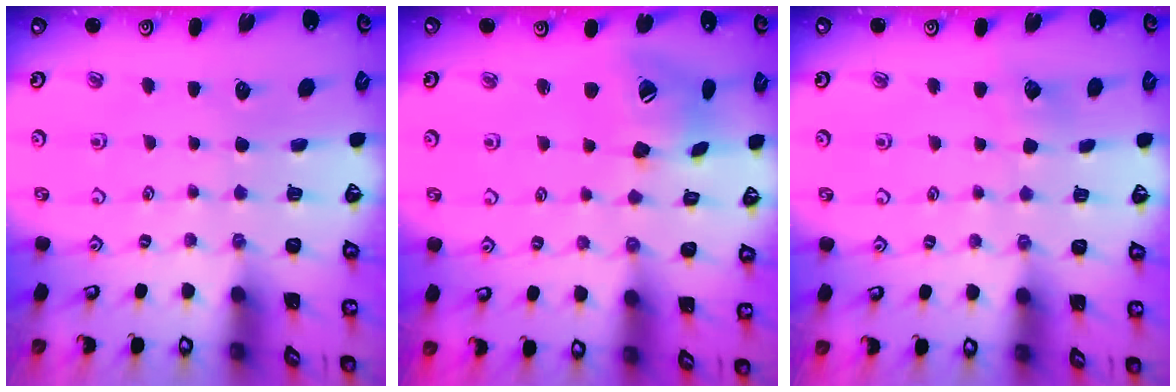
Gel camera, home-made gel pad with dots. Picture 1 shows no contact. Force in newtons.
{"total": 11.9, "press": 11.9, "slide": 0.7}
{"total": 5.3, "press": 5.3, "slide": 0.6}